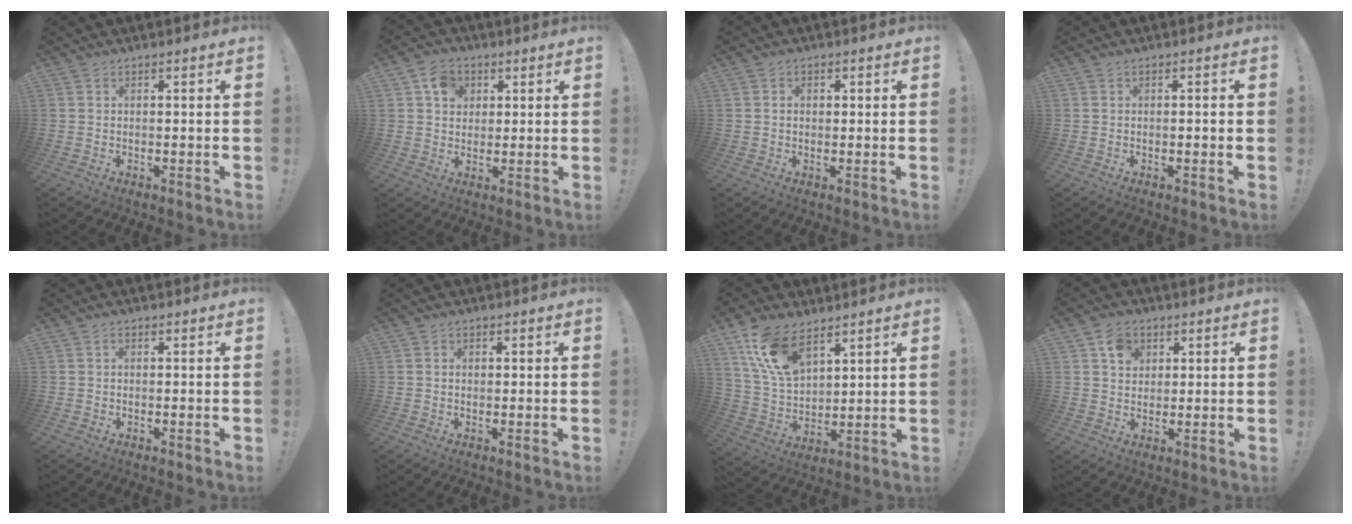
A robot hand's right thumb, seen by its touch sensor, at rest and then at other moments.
{"total": 7.7, "force": [3.1, 6.5, 2.6], "torque": [-0.038, -0.006, 0.059]}
{"total": 1.4, "force": [-0.1, 1.0, 0.9], "torque": [-0.016, 0.005, -0.004]}
{"total": 1.1, "force": [-0.6, -0.2, 0.9], "torque": [-0.021, 0.002, -0.009]}
{"total": 0.5, "force": [-0.1, 0.4, 0.4], "torque": [-0.008, 0.003, -0.002]}
{"total": 0.8, "force": [-0.1, 0.6, 0.5], "torque": [-0.009, 0.002, -0.003]}
{"total": 14.9, "force": [9.3, 7.9, 8.6], "torque": [-0.182, -0.038, 0.180]}
{"total": 6.7, "force": [3.1, 5.6, 2.0], "torque": [-0.025, -0.009, 0.058]}